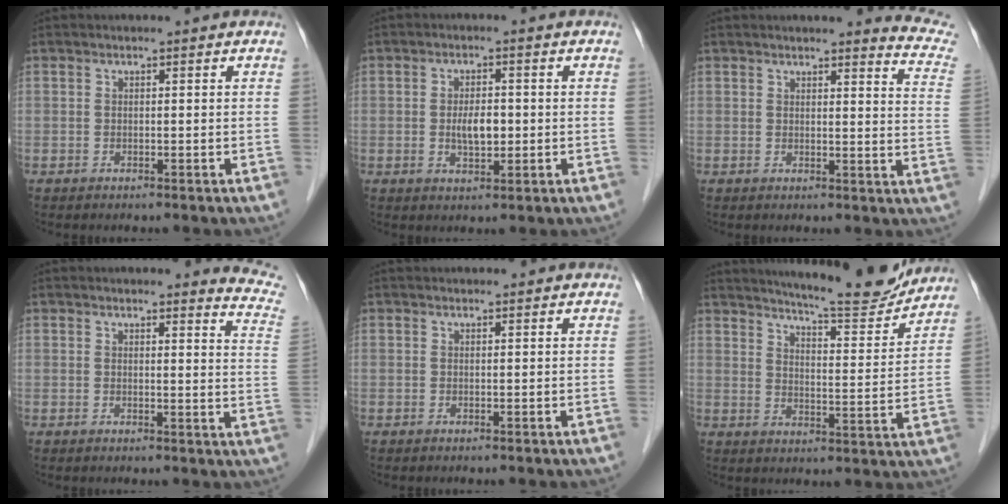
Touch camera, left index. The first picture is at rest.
{"total": 3.9, "force": [-0.3, 1.8, 3.5], "torque": [-0.065, -0.001, -0.003]}
{"total": 11.2, "force": [10.7, 0.3, 3.1], "torque": [-0.015, -0.064, 0.089]}
{"total": 9.3, "force": [9.1, 0.3, 2.0], "torque": [-0.004, -0.066, 0.067]}
{"total": 2.8, "force": [2.7, 0.4, 0.6], "torque": [-0.009, 0.027, 0.035]}
{"total": 15.0, "force": [14.0, 0.9, 5.1], "torque": [-0.080, -0.027, 0.190]}